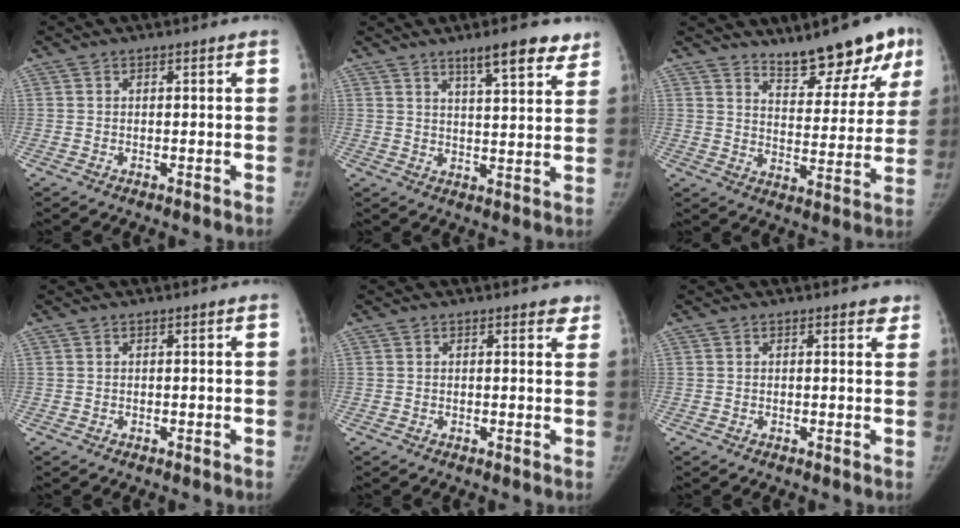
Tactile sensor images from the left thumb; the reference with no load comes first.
{"total": 9.7, "force": [6.8, 2.3, 6.5], "torque": [-0.068, -0.035, 0.099]}
{"total": 14.4, "force": [10.2, 5.1, 8.7], "torque": [-0.065, -0.060, 0.154]}
{"total": 0.0}
{"total": 2.1, "force": [1.6, 1.0, 1.0], "torque": [0.011, -0.006, 0.012]}
{"total": 1.4, "force": [1.0, 0.7, 0.6], "torque": [0.006, -0.004, 0.007]}